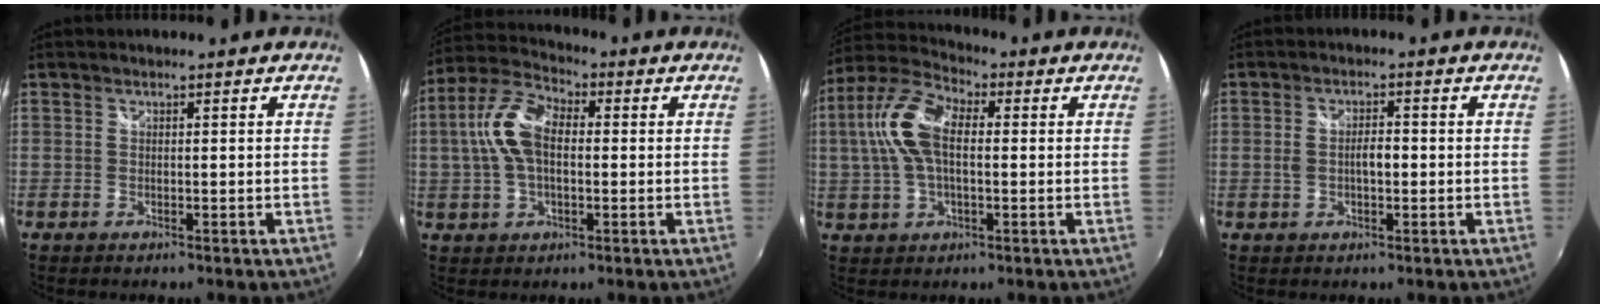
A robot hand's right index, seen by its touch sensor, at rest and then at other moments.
{"total": 10.7, "force": [0.5, 6.0, 8.8], "torque": [-0.188, 0.023, 0.006]}
{"total": 11.9, "force": [1.0, 6.2, 10.1], "torque": [-0.217, 0.024, 0.015]}
{"total": 3.3, "force": [-0.4, 1.6, 2.9], "torque": [-0.052, 0.002, -0.007]}